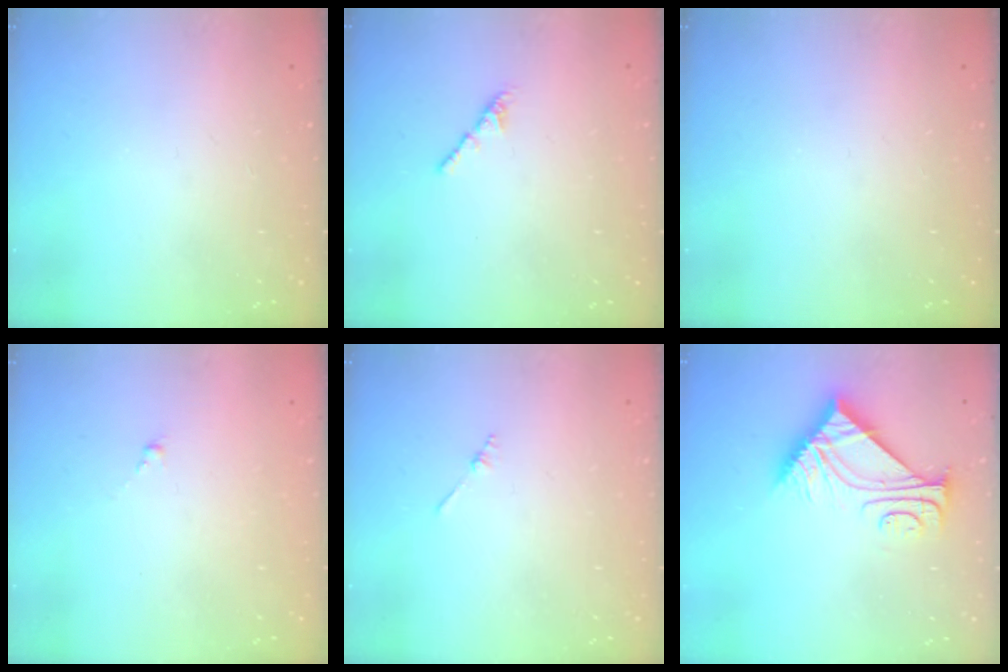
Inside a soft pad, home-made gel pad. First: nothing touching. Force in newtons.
{"total": 2.4, "press": 2.3, "slide": 0.8}
{"total": 0.0}
{"total": 0.0}
{"total": 1.3, "press": 1.3, "slide": 0.3}
{"total": 8.7, "press": 8.7, "slide": 0.1}